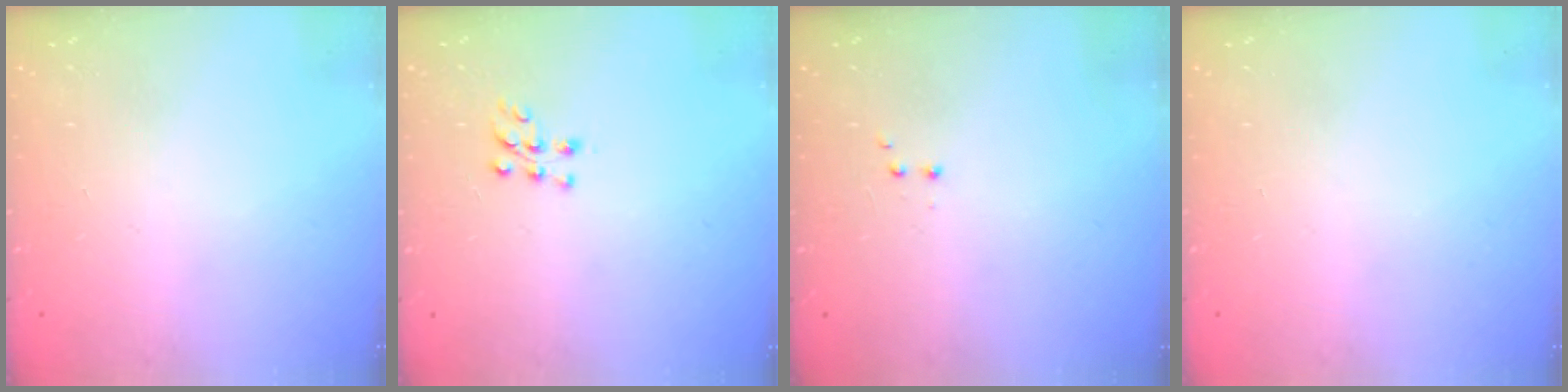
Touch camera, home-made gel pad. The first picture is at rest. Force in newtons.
{"total": 6.9, "press": 6.8, "slide": 0.6}
{"total": 1.9, "press": 1.8, "slide": 0.5}
{"total": 0.0}